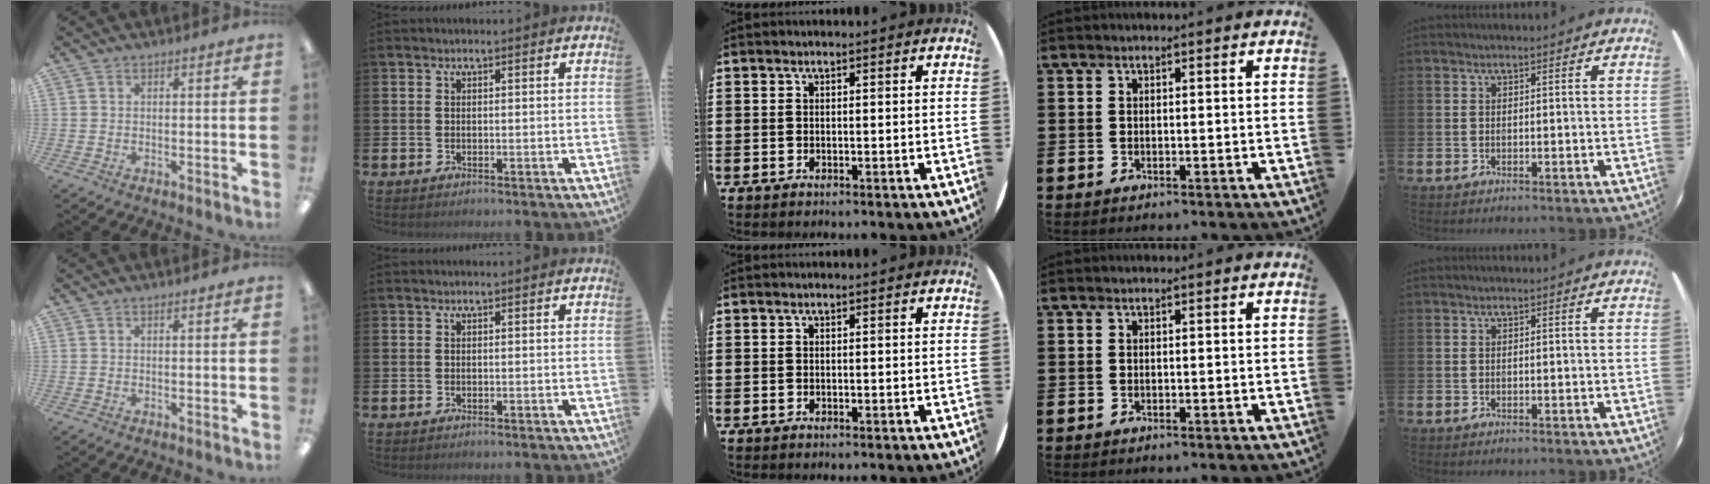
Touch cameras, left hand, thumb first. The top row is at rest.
{}